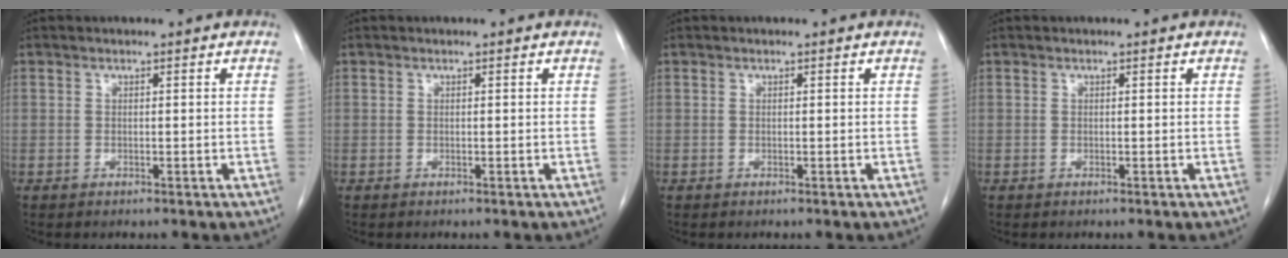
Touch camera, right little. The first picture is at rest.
{"total": 0.0}
{"total": 0.0}
{"total": 0.0}